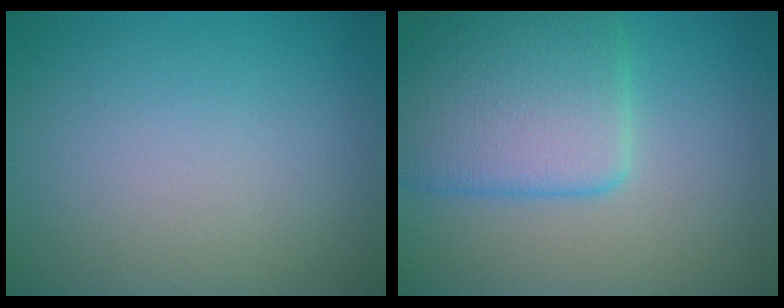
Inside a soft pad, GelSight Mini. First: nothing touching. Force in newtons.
{"total": 6.6, "press": 6.6, "slide": 0.3}